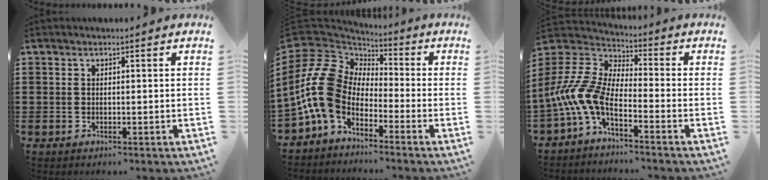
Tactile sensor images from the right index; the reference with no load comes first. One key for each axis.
{"total": 11.5, "fx": -2.8, "fy": 7.9, "fz": 7.9, "tx": -0.218, "ty": 0.003, "tz": -0.066}
{"total": 8.6, "fx": -4.7, "fy": 3.6, "fz": 6.2, "tx": -0.173, "ty": -0.022, "tz": -0.104}